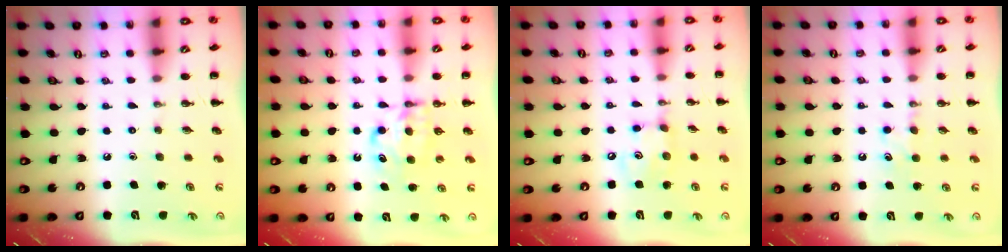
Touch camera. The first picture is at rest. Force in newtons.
{"total": 6.4, "press": 6.3, "slide": 0.6}
{"total": 6.6, "press": 6.5, "slide": 0.7}
{"total": 5.7, "press": 5.5, "slide": 1.5}